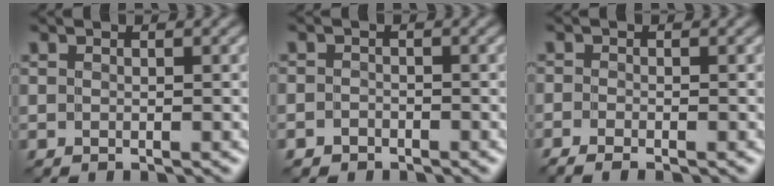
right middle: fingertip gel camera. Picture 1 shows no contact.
{"total": 1.1, "force": [-0.9, 0.6, -0.3], "torque": [0.012, 0.006, -0.020]}
{"total": 1.7, "force": [-1.5, 0.2, 0.8], "torque": [-0.016, -0.004, -0.034]}